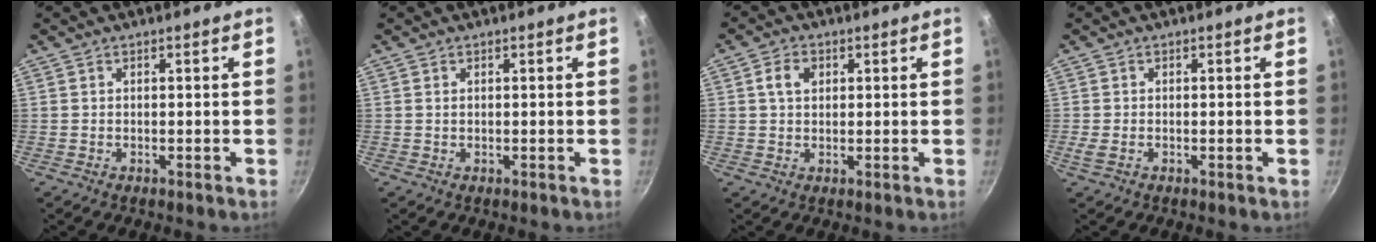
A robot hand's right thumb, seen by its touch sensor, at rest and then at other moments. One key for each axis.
{"total": 0.5, "fx": 0.2, "fy": 0.3, "fz": 0.4, "tx": -0.007, "ty": 0.000, "tz": 0.003}
{"total": 3.9, "fx": 1.1, "fy": 2.9, "fz": 2.4, "tx": -0.031, "ty": 0.003, "tz": 0.017}
{"total": 1.6, "fx": -0.4, "fy": 0.7, "fz": 1.4, "tx": -0.032, "ty": 0.000, "tz": -0.011}